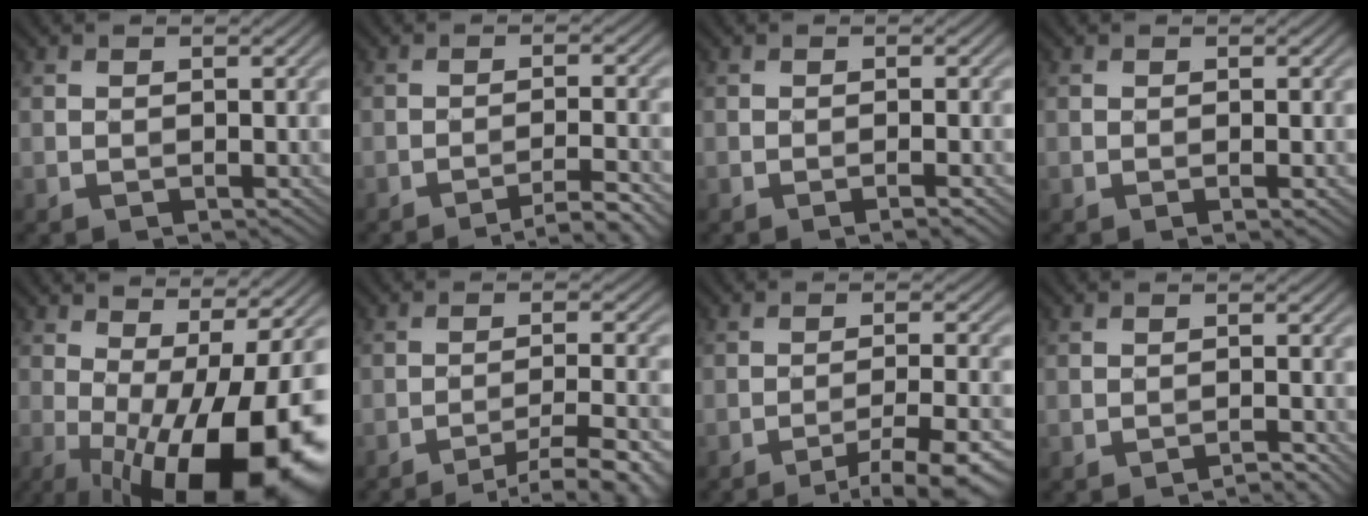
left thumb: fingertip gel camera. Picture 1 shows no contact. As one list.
[{"total": 4.8, "force": [-3.5, 0.5, 3.3], "torque": [-0.053, 0.015, -0.062]}, {"total": 1.4, "force": [-0.7, 0.0, 1.3], "torque": [-0.017, 0.006, -0.017]}, {"total": 0.8, "force": [-0.3, 0.0, 0.8], "torque": [-0.015, -0.001, -0.007]}, {"total": 18.9, "force": [-4.3, 6.4, 17.3], "torque": [-0.236, -0.012, -0.056]}, {"total": 8.9, "force": [-6.5, 1.3, 5.9], "torque": [-0.093, 0.008, -0.092]}, {"total": 8.5, "force": [-5.9, 1.3, 6.0], "torque": [-0.089, 0.010, -0.083]}, {"total": 1.6, "force": [-1.4, 0.0, 0.8], "torque": [-0.005, 0.008, -0.027]}]